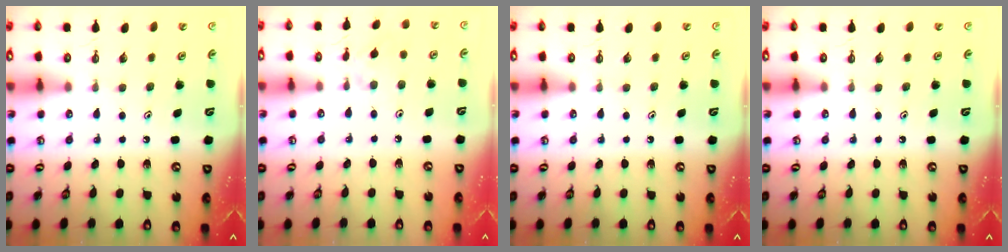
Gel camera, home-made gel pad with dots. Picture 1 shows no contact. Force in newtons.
{"total": 2.5, "press": 2.5, "slide": 0.5}
{"total": 0.0}
{"total": 0.0}